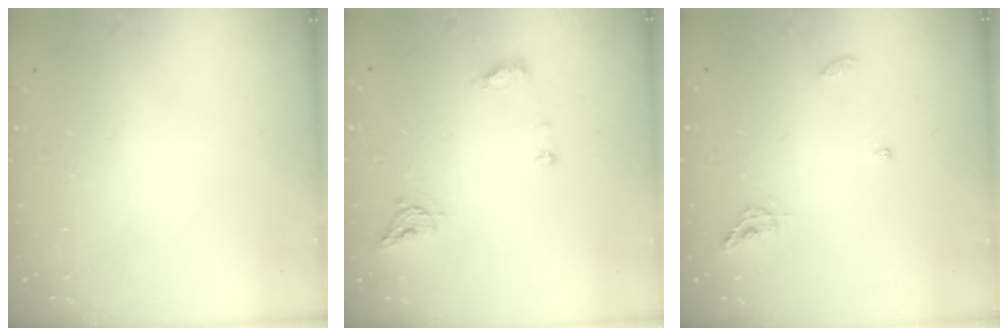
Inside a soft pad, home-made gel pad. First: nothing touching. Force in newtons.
{"total": 6.8, "press": 6.7, "slide": 0.7}
{"total": 7.0, "press": 6.9, "slide": 0.8}